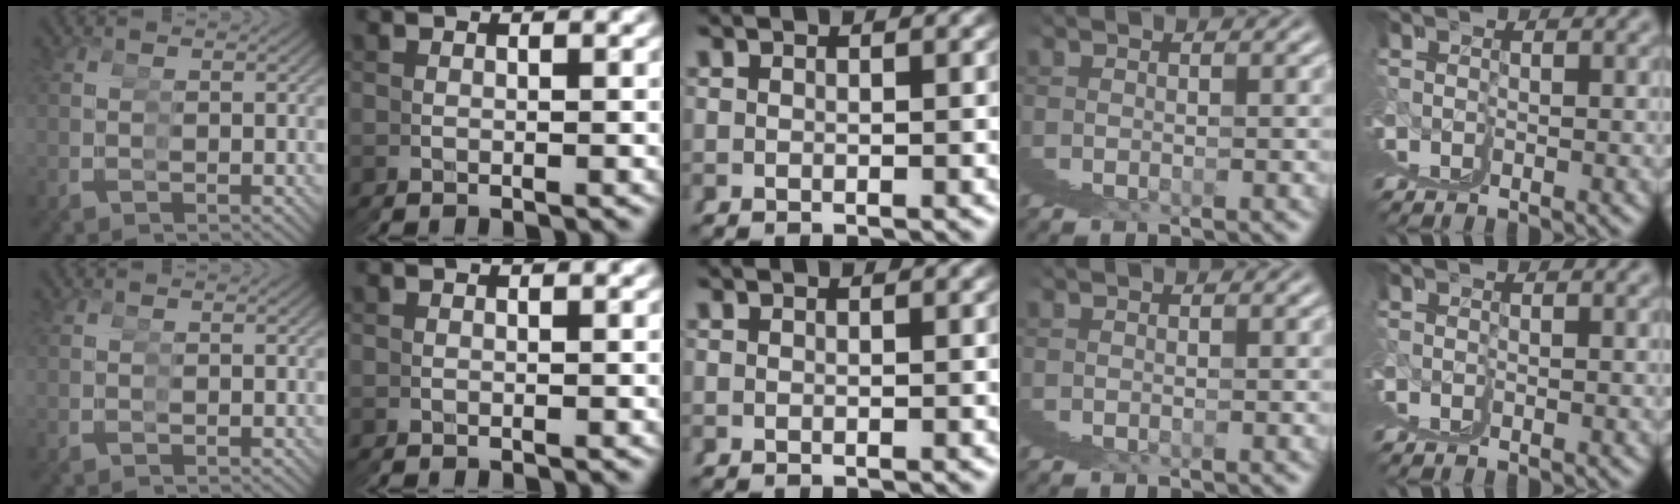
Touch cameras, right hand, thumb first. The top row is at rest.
{}